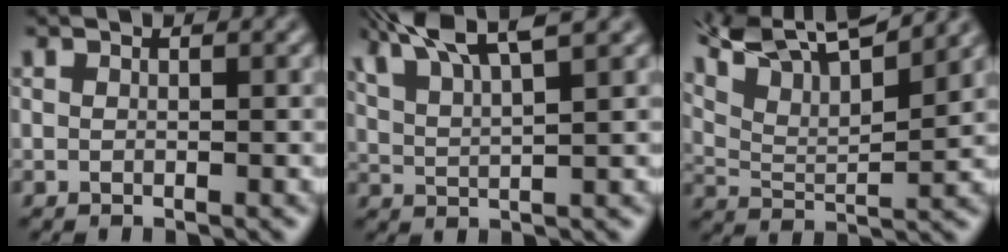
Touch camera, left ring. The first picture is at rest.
{"total": 7.0, "force": [4.7, 1.6, 4.9], "torque": [-0.089, 0.031, 0.067]}
{"total": 9.8, "force": [6.8, 2.8, 6.5], "torque": [-0.130, 0.025, 0.107]}